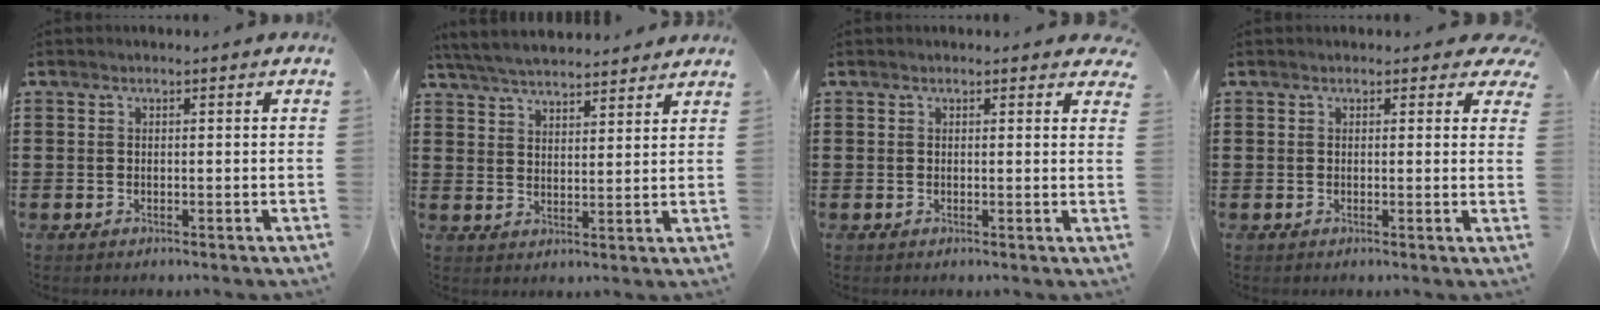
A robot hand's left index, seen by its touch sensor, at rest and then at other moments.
{"total": 4.8, "force": [4.6, 0.4, 1.2], "torque": [-0.038, -0.012, 0.084]}
{"total": 0.8, "force": [0.7, 0.3, 0.3], "torque": [0.000, 0.000, 0.011]}
{"total": 1.4, "force": [1.0, 0.9, 0.5], "torque": [0.000, 0.002, 0.014]}